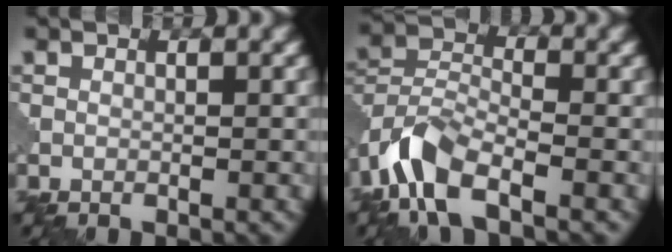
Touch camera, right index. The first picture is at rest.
{"total": 6.1, "force": [-4.1, 2.4, 3.9], "torque": [-0.078, 0.000, -0.091]}